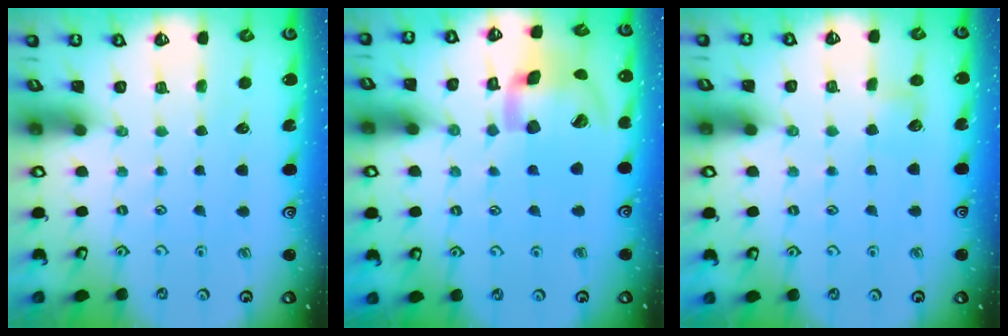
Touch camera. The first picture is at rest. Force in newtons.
{"total": 19.5, "press": 19.2, "slide": 2.9}
{"total": 5.0, "press": 5.0, "slide": 0.6}